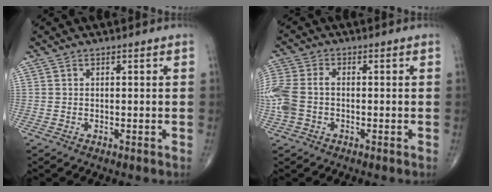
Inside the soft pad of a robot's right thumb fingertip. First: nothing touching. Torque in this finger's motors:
{"motor_torque": [0.26, 0.05, 0.72, 0.26, 0.09]}